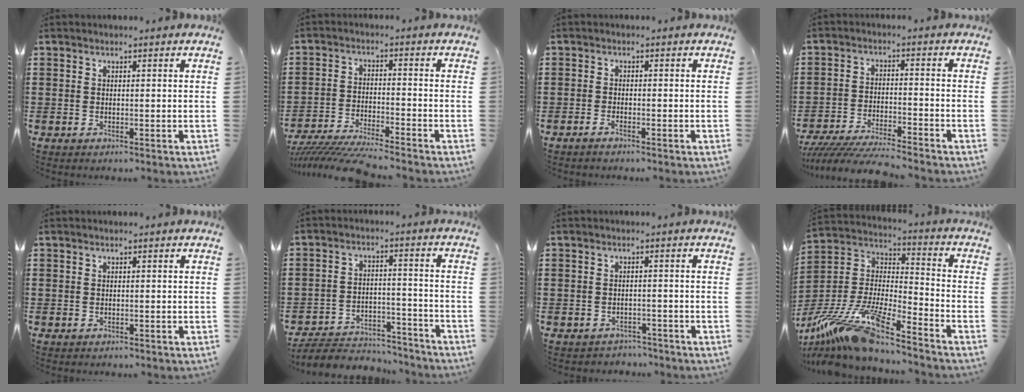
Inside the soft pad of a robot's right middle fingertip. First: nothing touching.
{"total": 6.4, "force": [-6.1, -0.1, 1.9], "torque": [-0.045, -0.014, -0.122]}
{"total": 1.0, "force": [-0.8, 0.1, 0.6], "torque": [-0.012, -0.003, -0.016]}
{"total": 5.9, "force": [-5.6, 0.2, 1.7], "torque": [-0.038, -0.008, -0.112]}
{"total": 0.0}
{"total": 5.5, "force": [-5.3, 1.3, 0.7], "torque": [-0.018, 0.014, -0.109]}
{"total": 1.7, "force": [-1.6, 0.5, -0.2], "torque": [-0.004, 0.002, -0.037]}
{"total": 15.9, "force": [-13.2, 1.0, 8.8], "torque": [-0.192, 0.012, -0.258]}